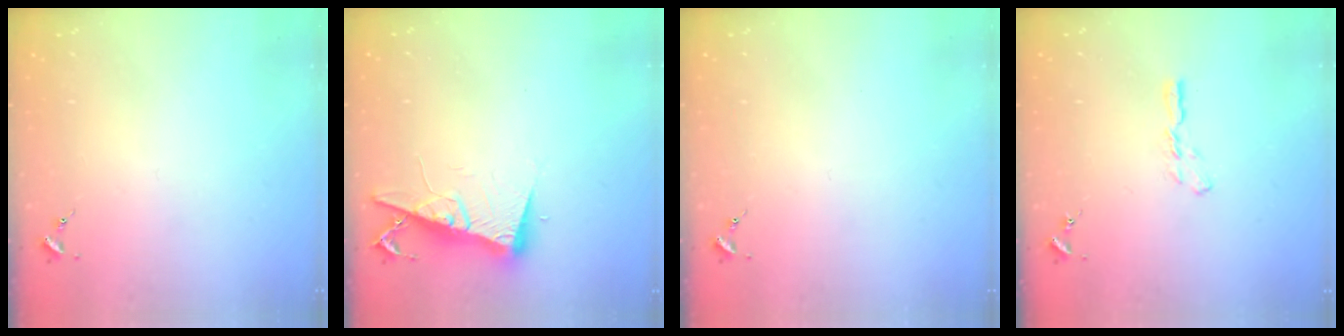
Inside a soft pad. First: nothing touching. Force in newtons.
{"total": 9.5, "press": 9.4, "slide": 1.1}
{"total": 0.0}
{"total": 5.8, "press": 5.8, "slide": 0.1}